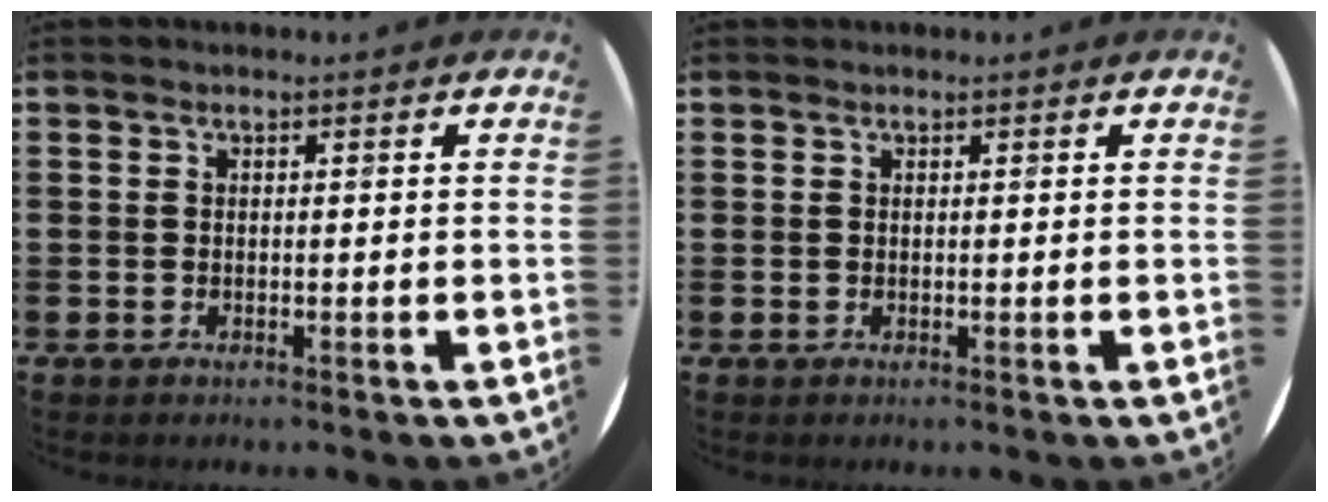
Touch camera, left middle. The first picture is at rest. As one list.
[{"total": 0.0}]